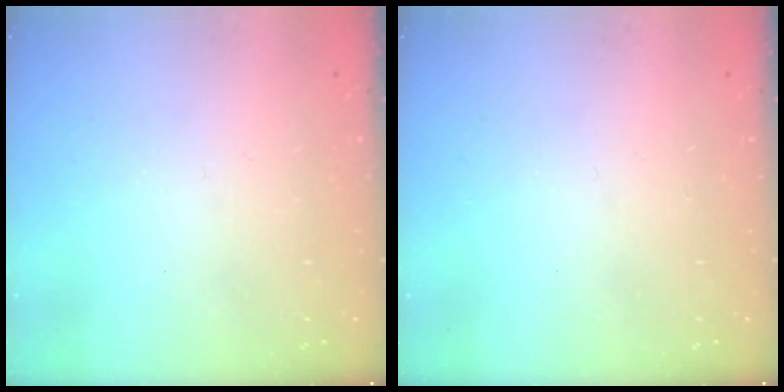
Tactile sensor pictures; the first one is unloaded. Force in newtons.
{"total": 0.0}